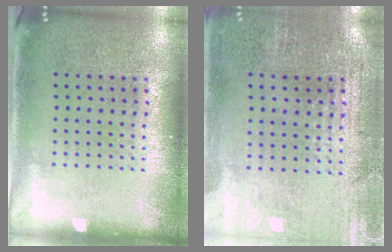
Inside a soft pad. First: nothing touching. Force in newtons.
{"total": 0.6, "press": 0.5, "slide": 0.3}